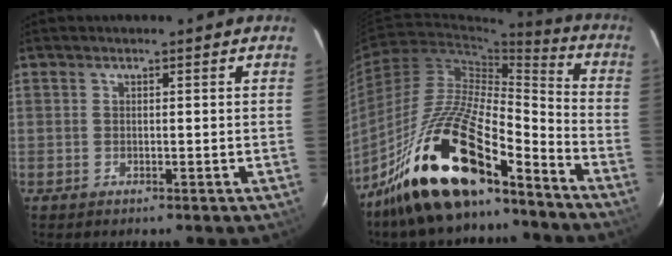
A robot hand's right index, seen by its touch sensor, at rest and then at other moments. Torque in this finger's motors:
{"motor_torque": [1.51, -0.63, 1.05, 0.21]}